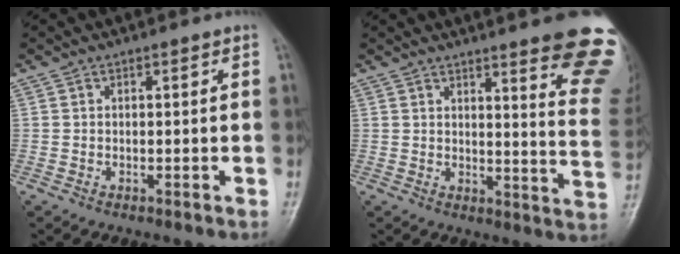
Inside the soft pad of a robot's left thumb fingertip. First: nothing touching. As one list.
[{"total": 16.8, "force": [12.3, 1.9, 11.3], "torque": [-0.111, -0.096, 0.137]}]